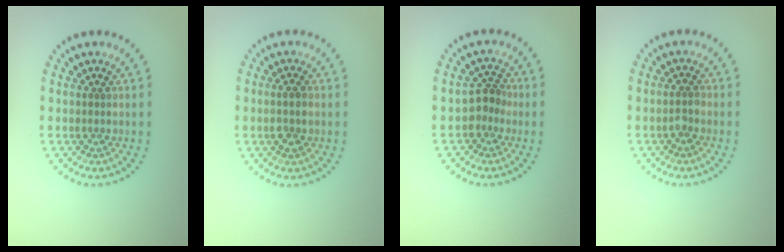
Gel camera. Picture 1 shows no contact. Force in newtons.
{"total": 1.6, "press": 1.6, "slide": 0.4}
{"total": 1.9, "press": 1.6, "slide": 1.1}
{"total": 1.0, "press": 1.0, "slide": 0.1}